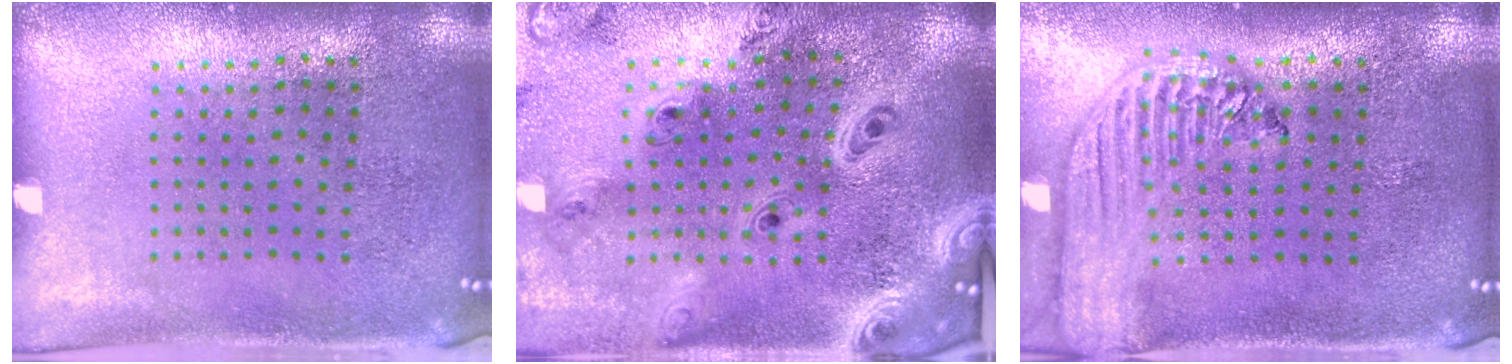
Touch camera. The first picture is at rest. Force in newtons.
{"total": 3.8, "press": 2.9, "slide": 2.4}
{"total": 2.3, "press": 2.0, "slide": 1.2}